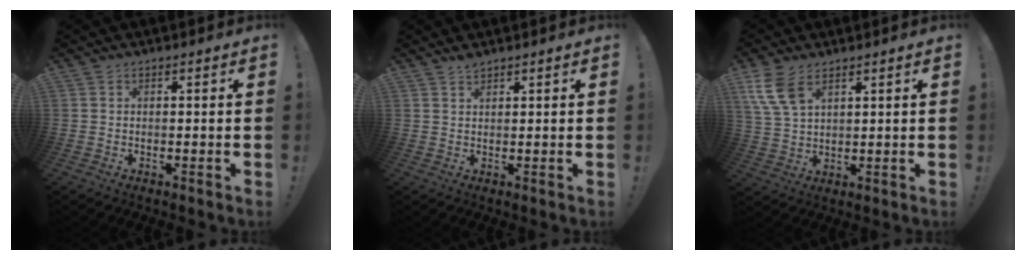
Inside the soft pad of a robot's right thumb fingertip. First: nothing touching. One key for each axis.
{"total": 1.7, "fx": 1.6, "fy": 0.3, "fz": 0.6, "tx": 0.002, "ty": -0.012, "tz": 0.027}
{"total": 8.7, "fx": 5.0, "fy": 4.5, "fz": 5.5, "tx": -0.117, "ty": -0.012, "tz": 0.101}